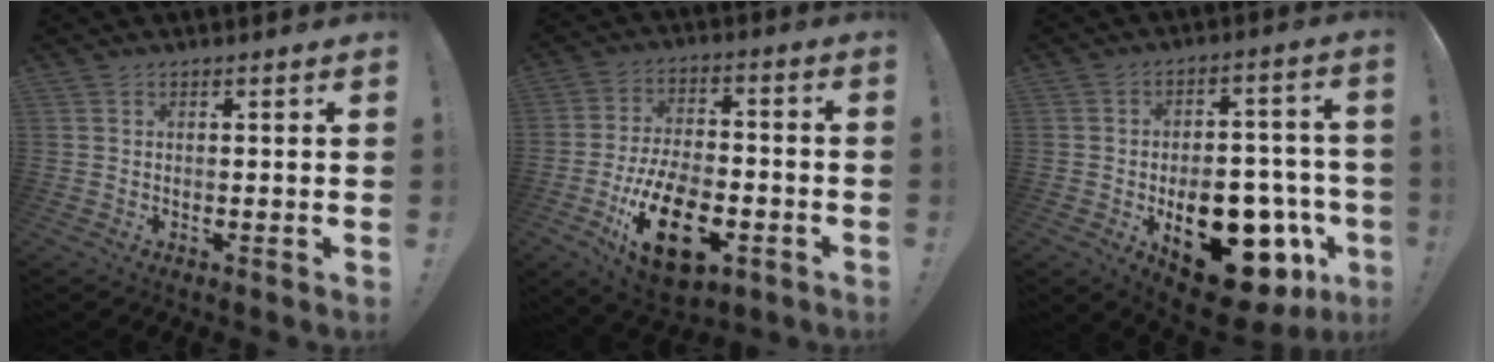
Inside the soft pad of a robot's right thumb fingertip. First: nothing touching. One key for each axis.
{"total": 20.1, "fx": -8.7, "fy": 10.9, "fz": 14.5, "tx": -0.244, "ty": 0.047, "tz": -0.138}
{"total": 21.3, "fx": -8.1, "fy": 12.0, "fz": 15.6, "tx": -0.199, "ty": 0.047, "tz": -0.109}